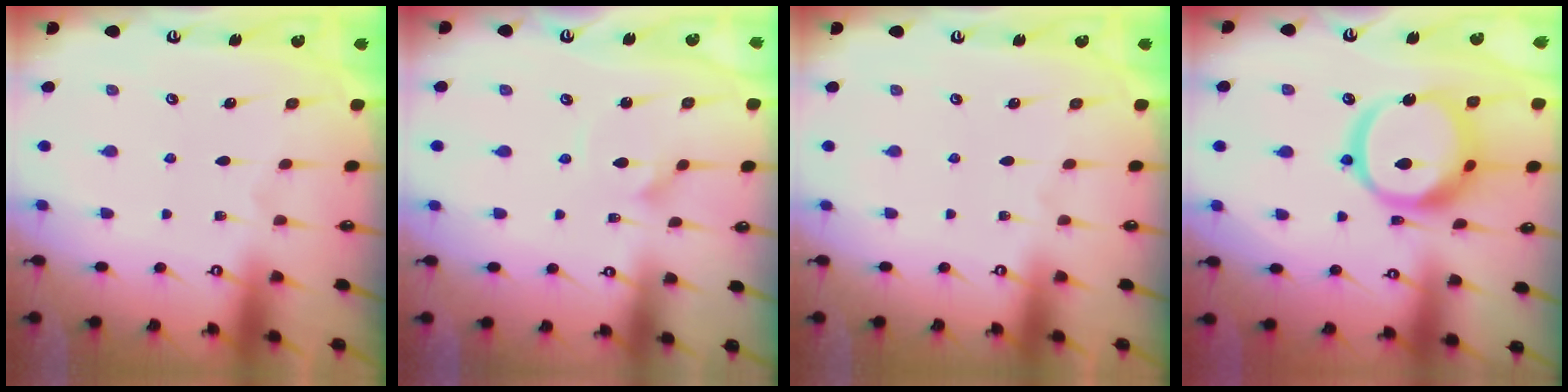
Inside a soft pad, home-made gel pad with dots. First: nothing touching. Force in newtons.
{"total": 1.6, "press": 1.6, "slide": 0.2}
{"total": 0.0}
{"total": 19.3, "press": 19.2, "slide": 1.9}